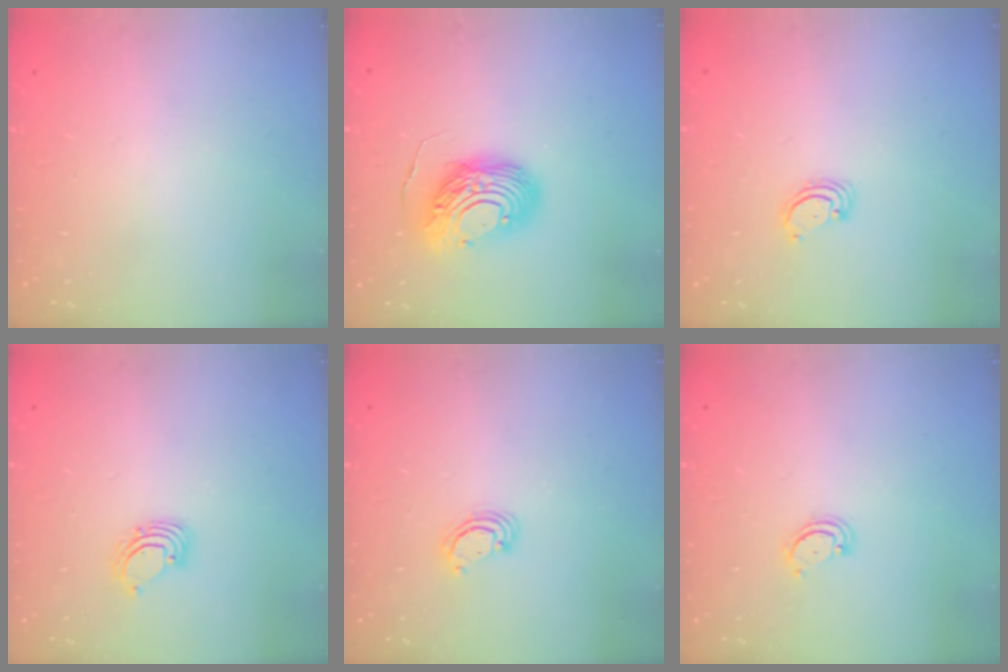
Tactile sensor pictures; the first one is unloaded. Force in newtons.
{"total": 12.7, "press": 12.6, "slide": 1.3}
{"total": 2.8, "press": 2.8, "slide": 0.2}
{"total": 2.6, "press": 2.6, "slide": 0.2}
{"total": 2.8, "press": 2.8, "slide": 0.3}
{"total": 2.6, "press": 2.6, "slide": 0.3}